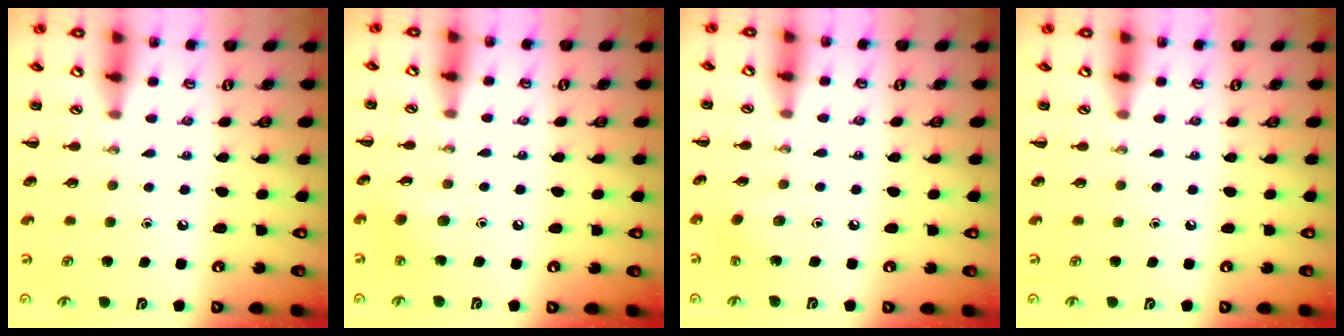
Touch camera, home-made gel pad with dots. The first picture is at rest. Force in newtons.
{"total": 3.8, "press": 3.7, "slide": 1.1}
{"total": 2.2, "press": 2.0, "slide": 0.7}
{"total": 0.0}